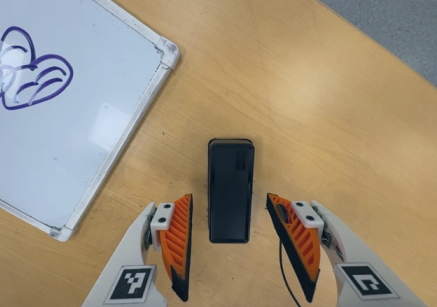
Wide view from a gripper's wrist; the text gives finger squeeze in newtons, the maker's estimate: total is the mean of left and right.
{"total": 0.0}